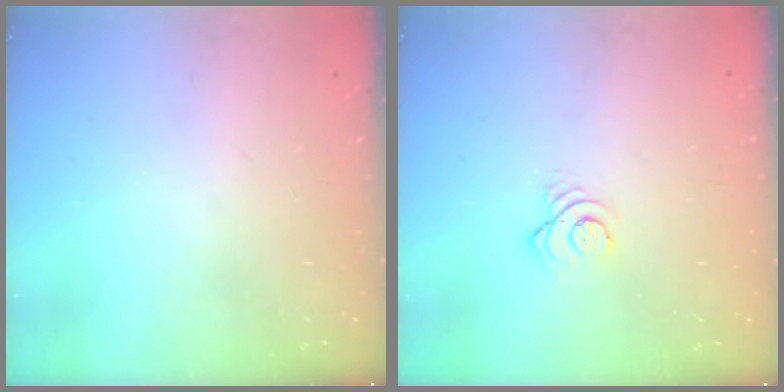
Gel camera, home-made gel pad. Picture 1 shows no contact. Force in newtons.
{"total": 3.3, "press": 3.3, "slide": 0.4}